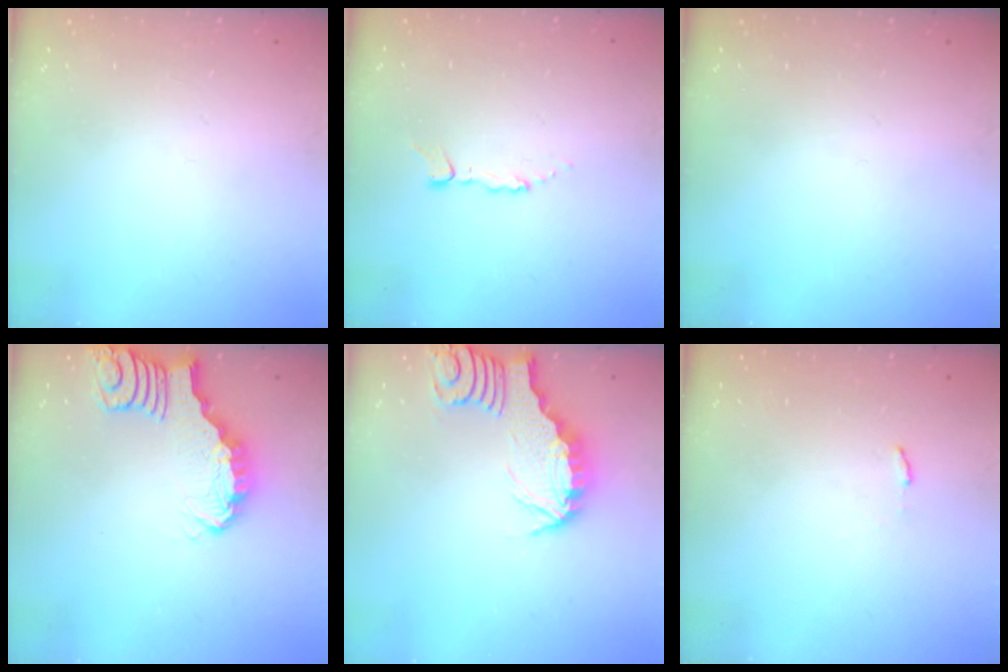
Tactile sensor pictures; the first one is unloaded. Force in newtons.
{"total": 3.0, "press": 3.0, "slide": 0.2}
{"total": 0.0}
{"total": 2.7, "press": 2.7, "slide": 0.4}
{"total": 3.0, "press": 3.0, "slide": 0.2}
{"total": 2.9, "press": 2.9, "slide": 0.3}